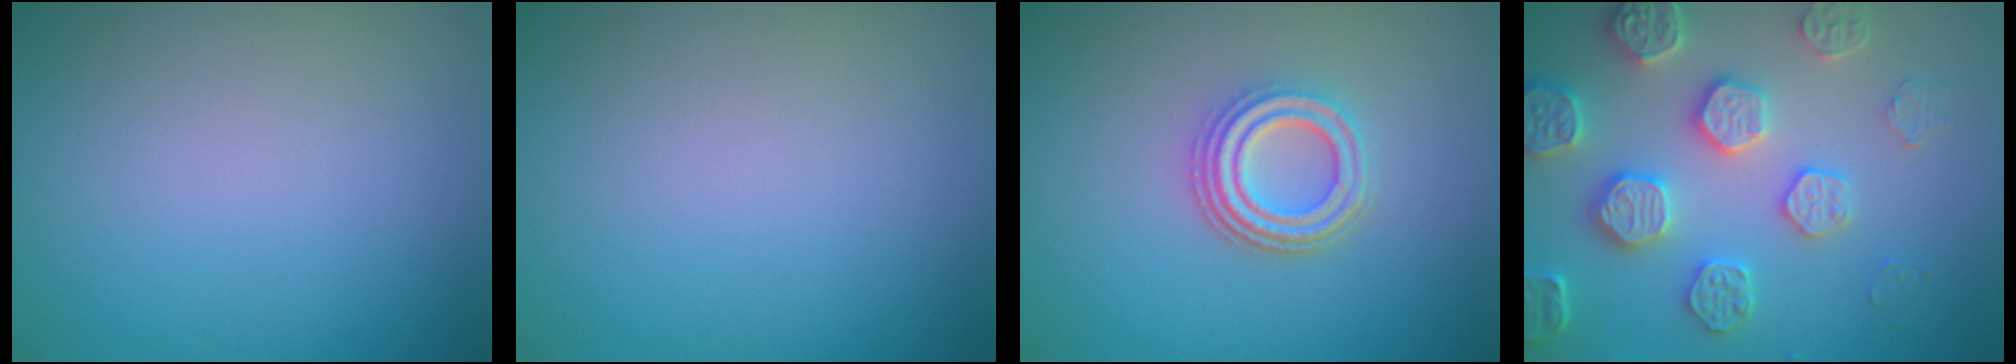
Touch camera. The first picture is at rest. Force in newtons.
{"total": 0.0}
{"total": 3.7, "press": 3.0, "slide": 2.1}
{"total": 5.0, "press": 4.9, "slide": 1.1}